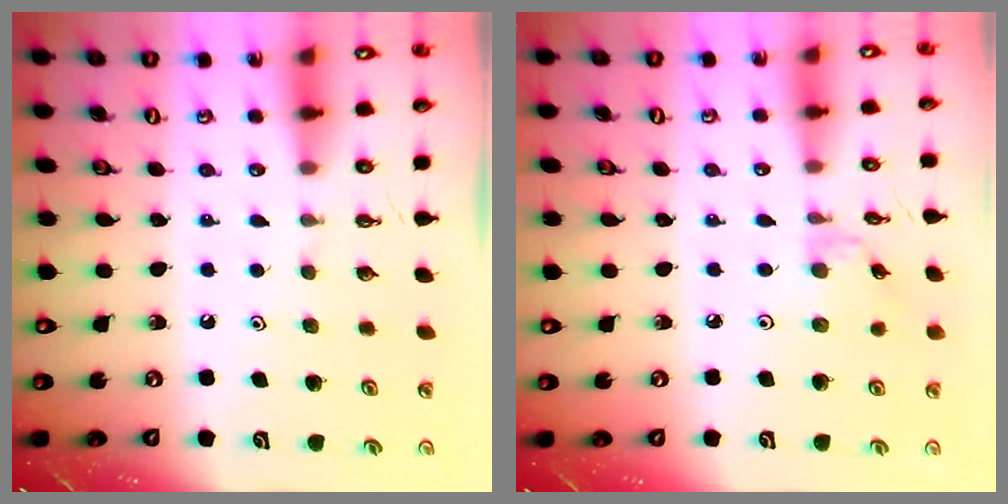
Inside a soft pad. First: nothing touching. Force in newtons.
{"total": 1.3, "press": 1.2, "slide": 0.3}